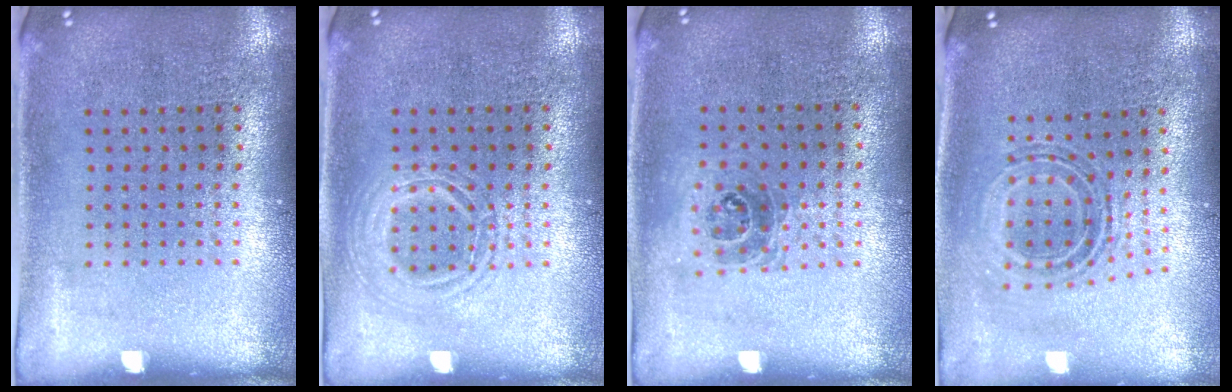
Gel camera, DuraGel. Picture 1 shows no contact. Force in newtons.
{"total": 2.2, "press": 2.2, "slide": 0.3}
{"total": 1.1, "press": 1.0, "slide": 0.5}
{"total": 0.7, "press": 0.7, "slide": 0.2}